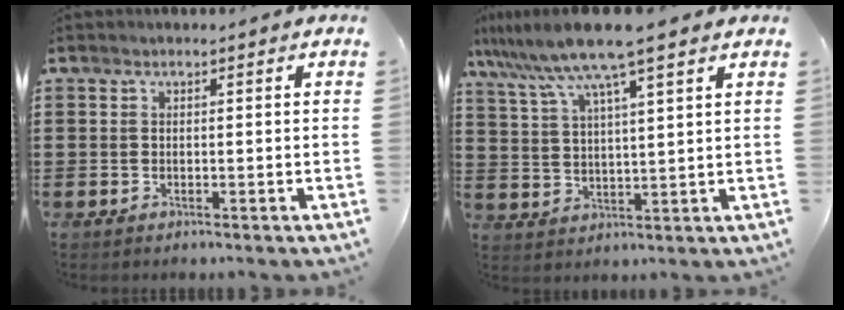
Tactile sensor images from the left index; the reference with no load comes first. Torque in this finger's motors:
{"motor_torque": [1.11, -1.03, 0.88, 0.21]}